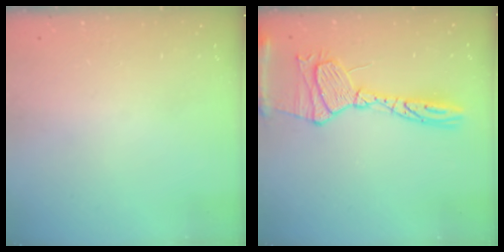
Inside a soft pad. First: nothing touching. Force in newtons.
{"total": 17.8, "press": 17.7, "slide": 1.5}